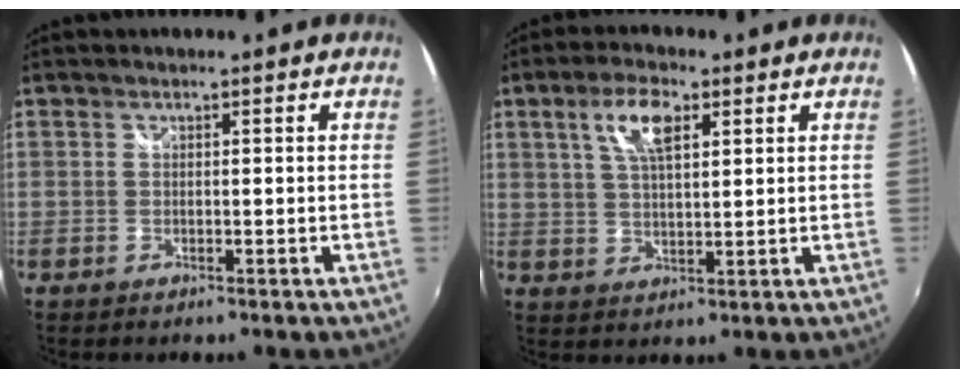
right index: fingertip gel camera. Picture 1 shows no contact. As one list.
[{"total": 7.1, "force": [3.0, 2.8, 5.7], "torque": [-0.107, 0.011, 0.056]}]